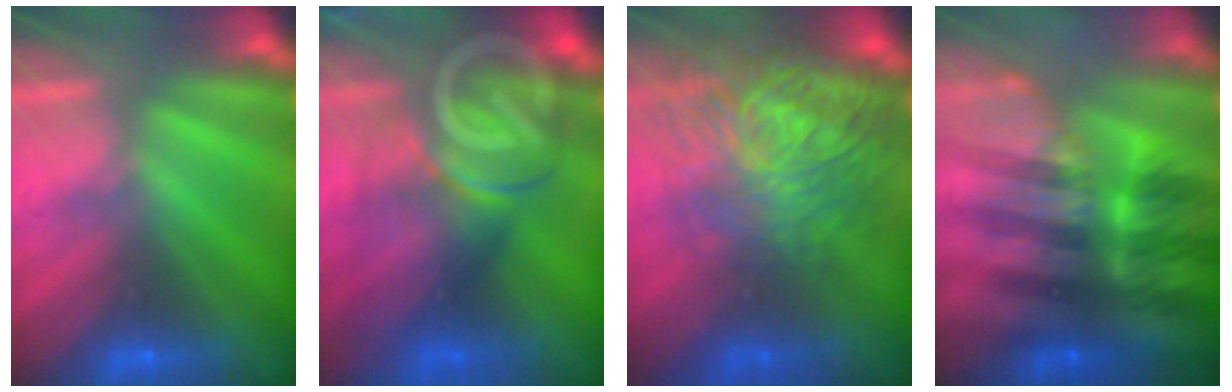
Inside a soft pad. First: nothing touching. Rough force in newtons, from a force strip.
{"total": 10.8}
{"total": 7.7}
{"total": 6.3}